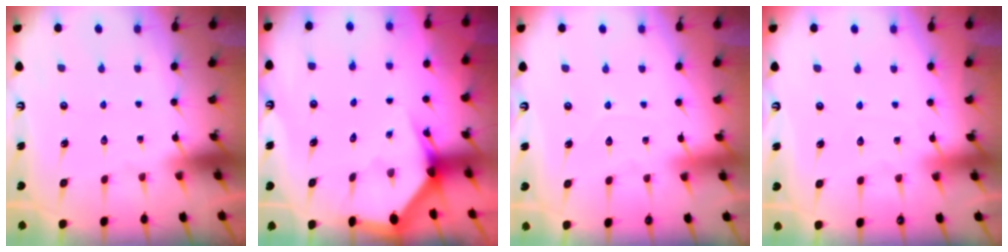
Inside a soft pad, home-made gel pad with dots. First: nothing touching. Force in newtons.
{"total": 2.8, "press": 2.8, "slide": 0.2}
{"total": 3.9, "press": 3.8, "slide": 0.4}
{"total": 2.1, "press": 2.1, "slide": 0.2}